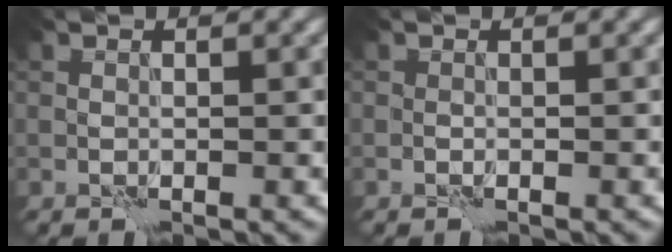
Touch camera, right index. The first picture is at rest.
{"total": 0.0}